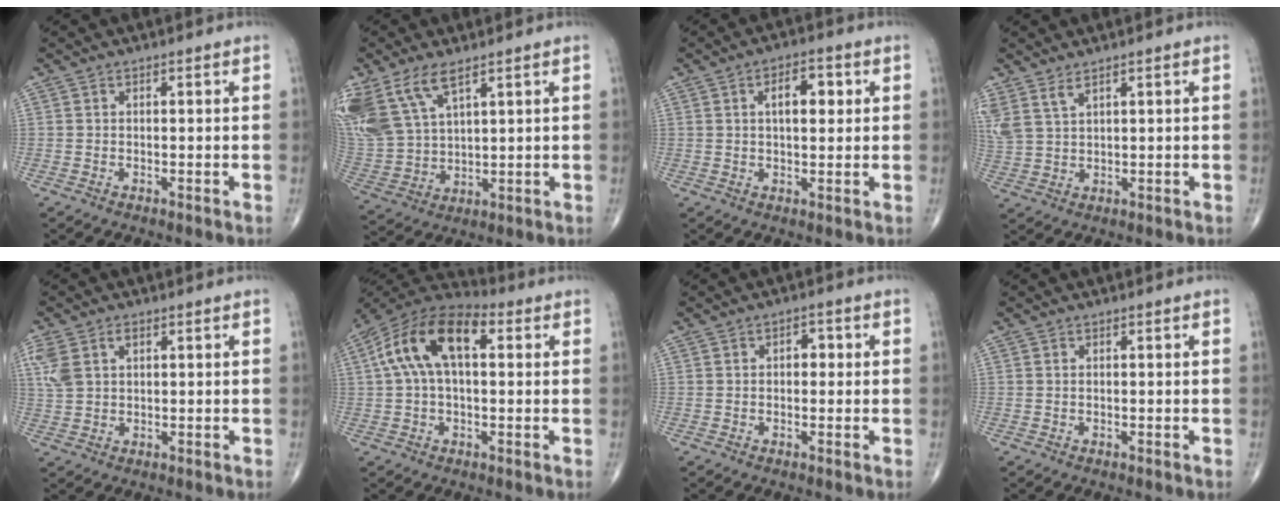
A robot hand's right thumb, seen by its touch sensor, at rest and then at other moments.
{"total": 14.3, "force": [8.3, 6.8, 9.5], "torque": [-0.217, -0.021, 0.179]}
{"total": 6.3, "force": [1.6, 3.1, 5.3], "torque": [-0.068, 0.004, 0.024]}
{"total": 5.2, "force": [3.5, 1.8, 3.3], "torque": [-0.079, -0.009, 0.083]}
{"total": 6.1, "force": [2.2, 3.8, 4.3], "torque": [-0.106, 0.013, 0.052]}
{"total": 15.1, "force": [3.3, 8.0, 12.4], "torque": [-0.233, 0.040, 0.050]}
{"total": 2.5, "force": [0.3, 1.7, 1.9], "torque": [-0.016, 0.009, -0.001]}
{"total": 0.0}